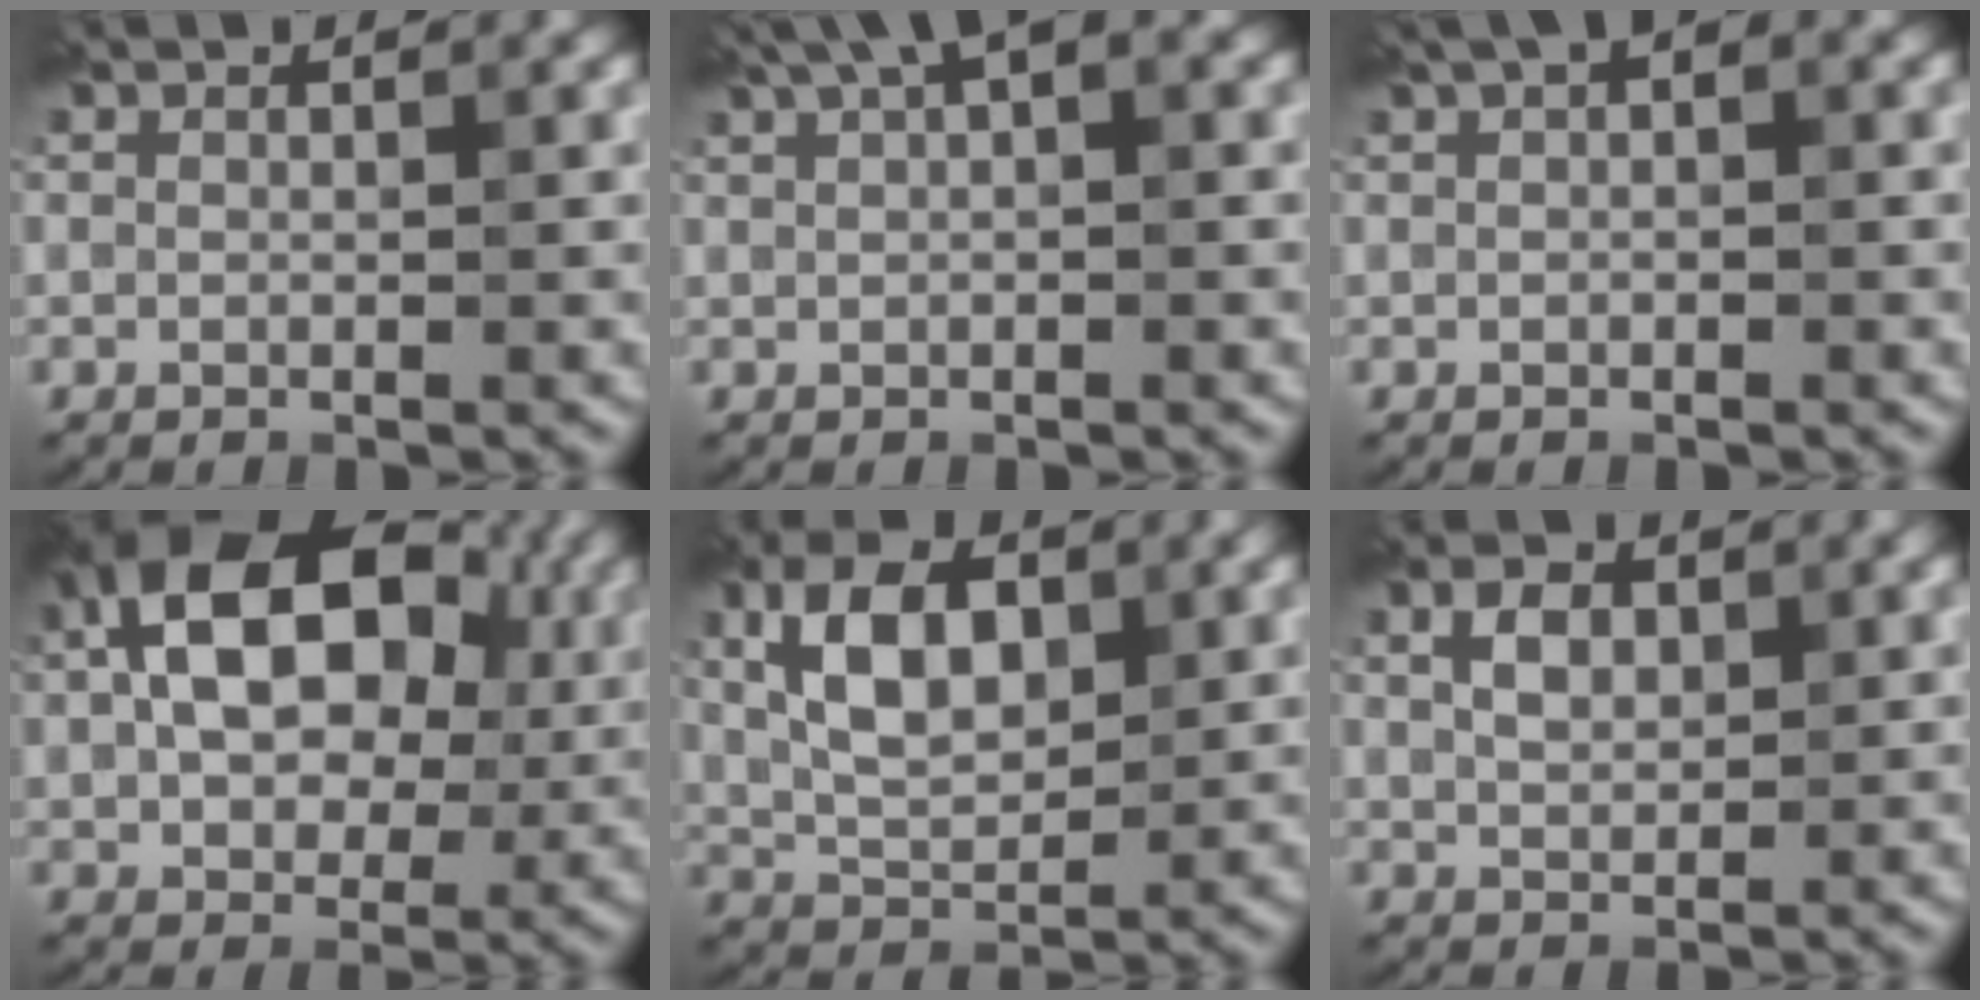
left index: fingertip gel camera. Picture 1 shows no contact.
{"total": 4.0, "force": [2.2, 1.3, 3.1], "torque": [-0.055, 0.018, 0.039]}
{"total": 2.1, "force": [0.8, 1.1, 1.6], "torque": [-0.019, 0.011, 0.006]}
{"total": 15.3, "force": [3.3, 10.1, 11.1], "torque": [-0.173, 0.036, 0.053]}
{"total": 6.4, "force": [1.4, 3.7, 5.1], "torque": [-0.097, 0.008, 0.024]}
{"total": 2.6, "force": [0.7, 1.7, 1.8], "torque": [-0.039, 0.005, 0.014]}